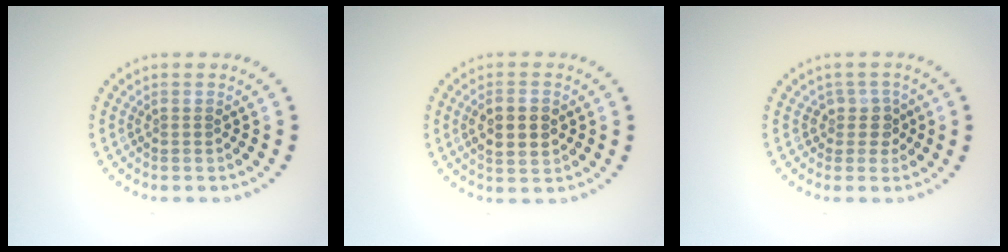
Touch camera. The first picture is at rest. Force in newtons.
{"total": 3.4, "press": 3.4, "slide": 0.4}
{"total": 1.8, "press": 1.4, "slide": 1.2}